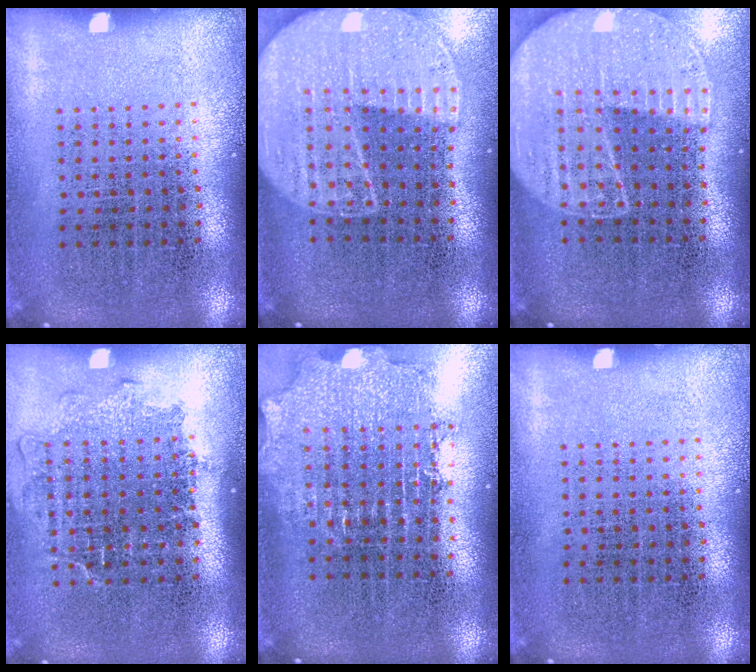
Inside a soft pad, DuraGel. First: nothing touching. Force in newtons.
{"total": 2.1, "press": 1.9, "slide": 0.9}
{"total": 1.7, "press": 1.6, "slide": 0.7}
{"total": 1.2, "press": 1.1, "slide": 0.5}
{"total": 1.9, "press": 1.5, "slide": 1.2}
{"total": 0.0}